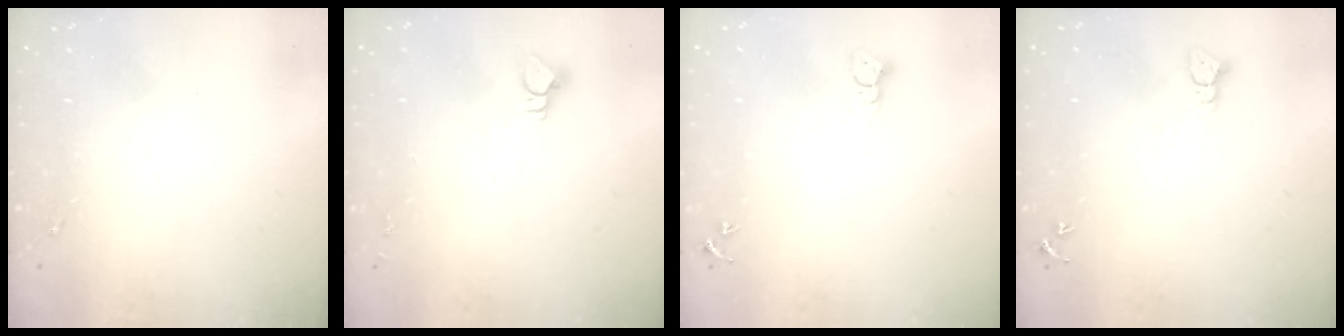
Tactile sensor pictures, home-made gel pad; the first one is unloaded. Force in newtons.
{"total": 4.5, "press": 4.5, "slide": 0.4}
{"total": 3.3, "press": 3.3, "slide": 0.1}
{"total": 2.2, "press": 2.2, "slide": 0.2}